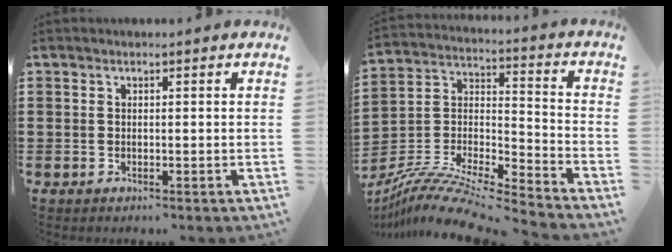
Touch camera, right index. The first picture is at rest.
{"total": 10.2, "force": [-9.0, 1.4, 4.5], "torque": [-0.090, 0.010, -0.183]}